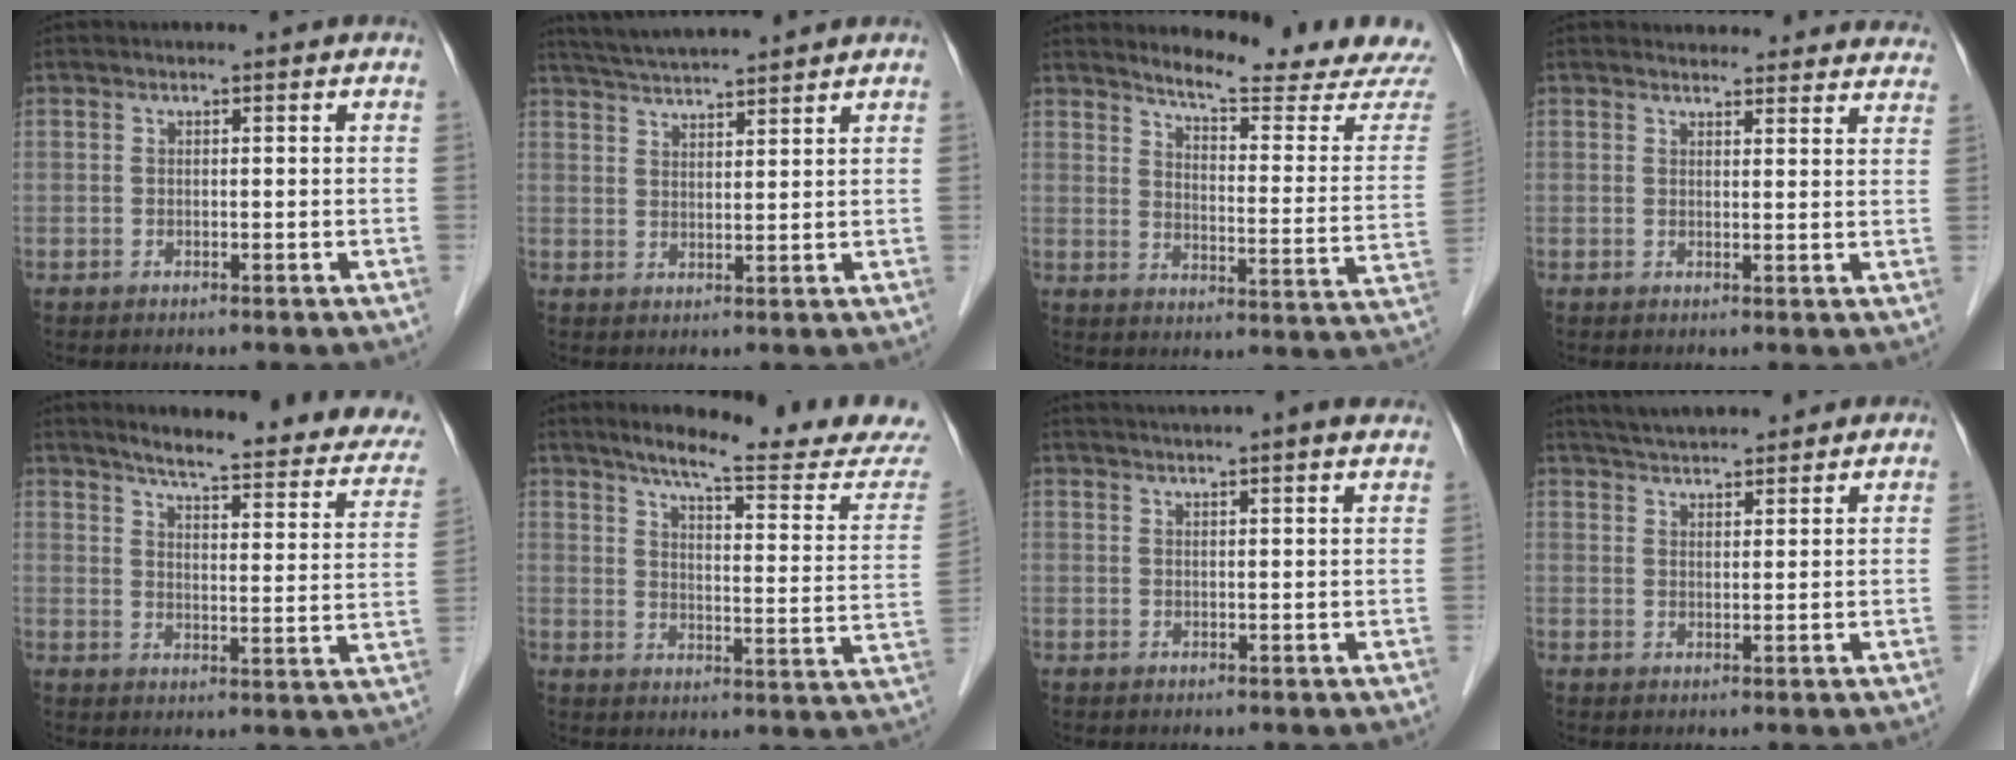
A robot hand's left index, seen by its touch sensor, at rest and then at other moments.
{"total": 8.5, "force": [7.9, -0.2, 3.1], "torque": [-0.060, 0.030, 0.130]}
{"total": 15.0, "force": [14.4, -1.1, 4.0], "torque": [-0.057, -0.089, 0.177]}
{"total": 13.9, "force": [13.4, 3.1, 2.1], "torque": [0.006, -0.004, 0.131]}
{"total": 22.2, "force": [18.6, 3.6, 11.6], "torque": [-0.137, -0.029, 0.216]}
{"total": 18.3, "force": [16.8, -0.3, 7.2], "torque": [-0.101, -0.076, 0.208]}
{"total": 10.4, "force": [9.2, 0.3, 4.8], "torque": [-0.073, 0.030, 0.110]}
{"total": 8.6, "force": [7.8, 1.7, 3.2], "torque": [-0.052, 0.030, 0.122]}